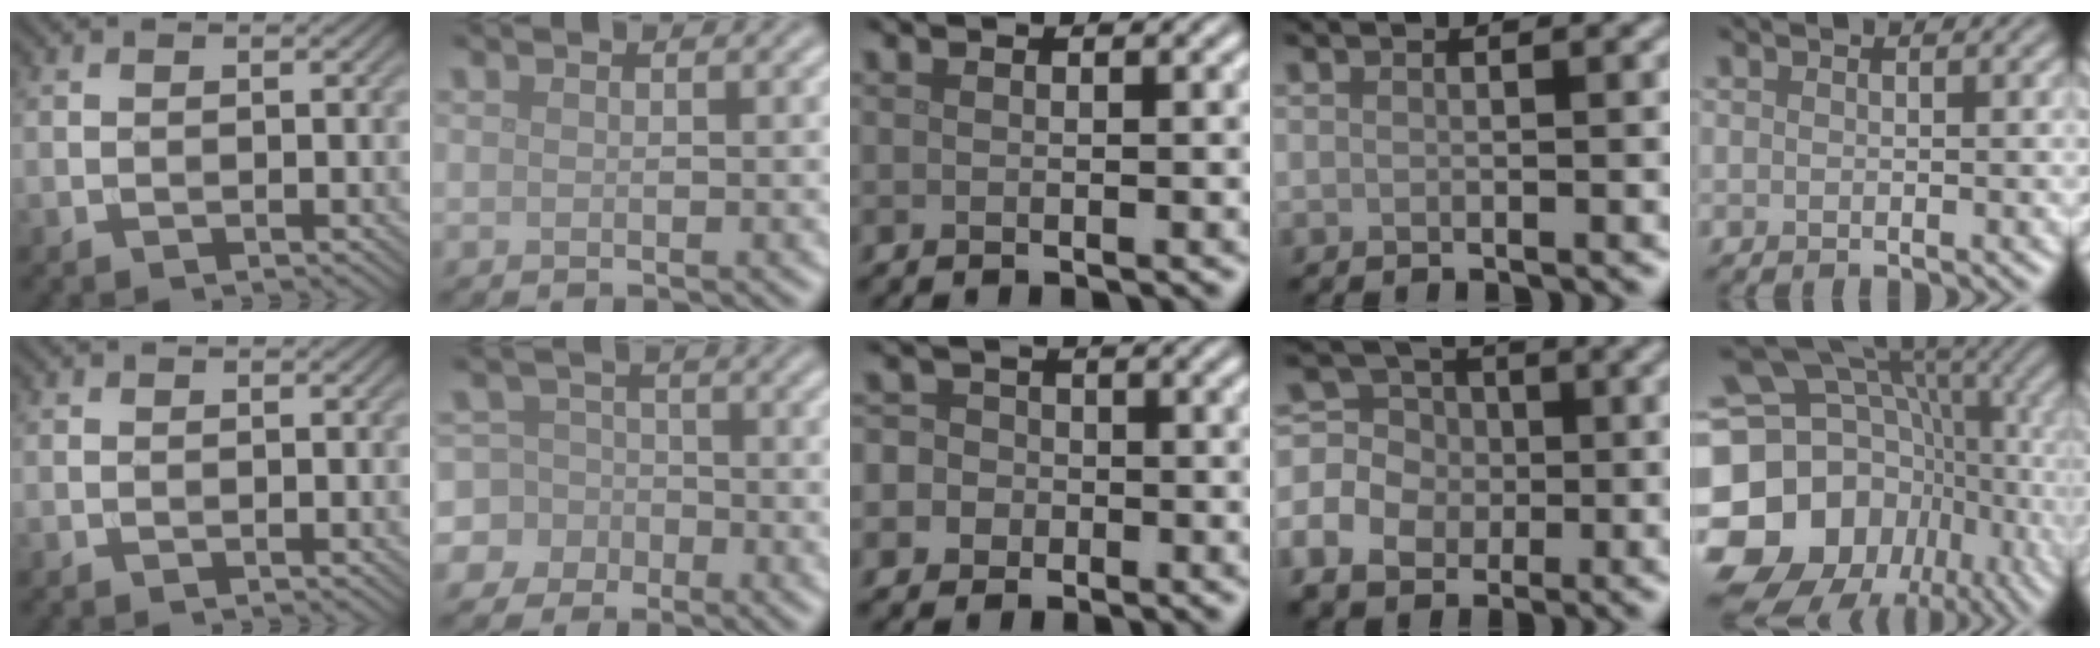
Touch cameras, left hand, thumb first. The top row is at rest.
{"index": {"total": 7.9, "force": [-2.6, 7.4, 1.0], "torque": [-0.028, 0.006, -0.089]}, "middle": {"total": 5.9, "force": [-1.5, 5.5, 1.4], "torque": [-0.020, 0.012, -0.060]}, "ring": {"total": 5.5, "force": [-1.1, 4.7, 2.5], "torque": [-0.041, 0.009, -0.029]}, "little": {"total": 19.1, "force": [-4.0, 15.1, 11.0], "torque": [-0.218, 0.008, -0.055]}}